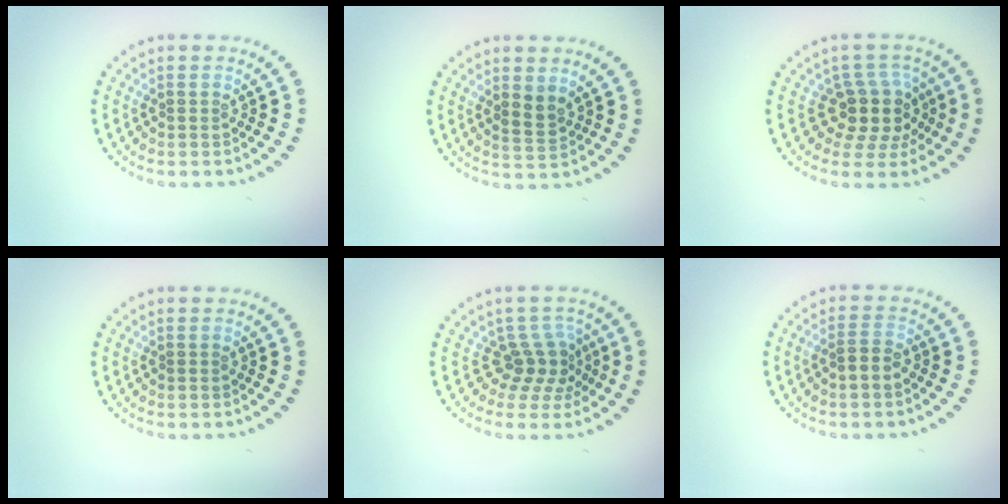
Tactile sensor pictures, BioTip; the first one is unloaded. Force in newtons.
{"total": 1.9, "press": 1.7, "slide": 0.9}
{"total": 3.9, "press": 3.1, "slide": 2.4}
{"total": 0.0}
{"total": 2.9, "press": 1.9, "slide": 2.2}
{"total": 1.7, "press": 1.6, "slide": 0.5}